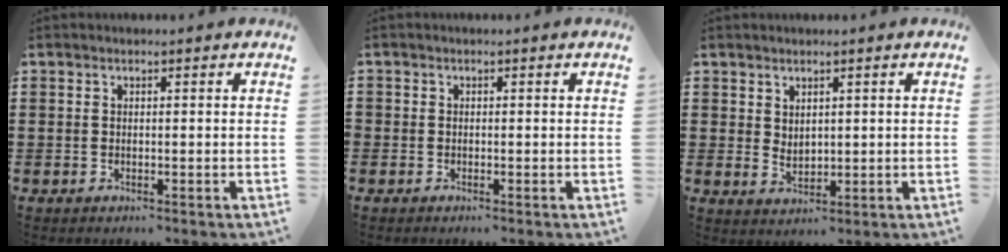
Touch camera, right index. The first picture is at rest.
{"total": 0.5, "force": [-0.3, 0.4, 0.1], "torque": [-0.002, 0.002, -0.006]}
{"total": 2.1, "force": [1.6, 1.2, 0.7], "torque": [-0.017, 0.004, 0.030]}